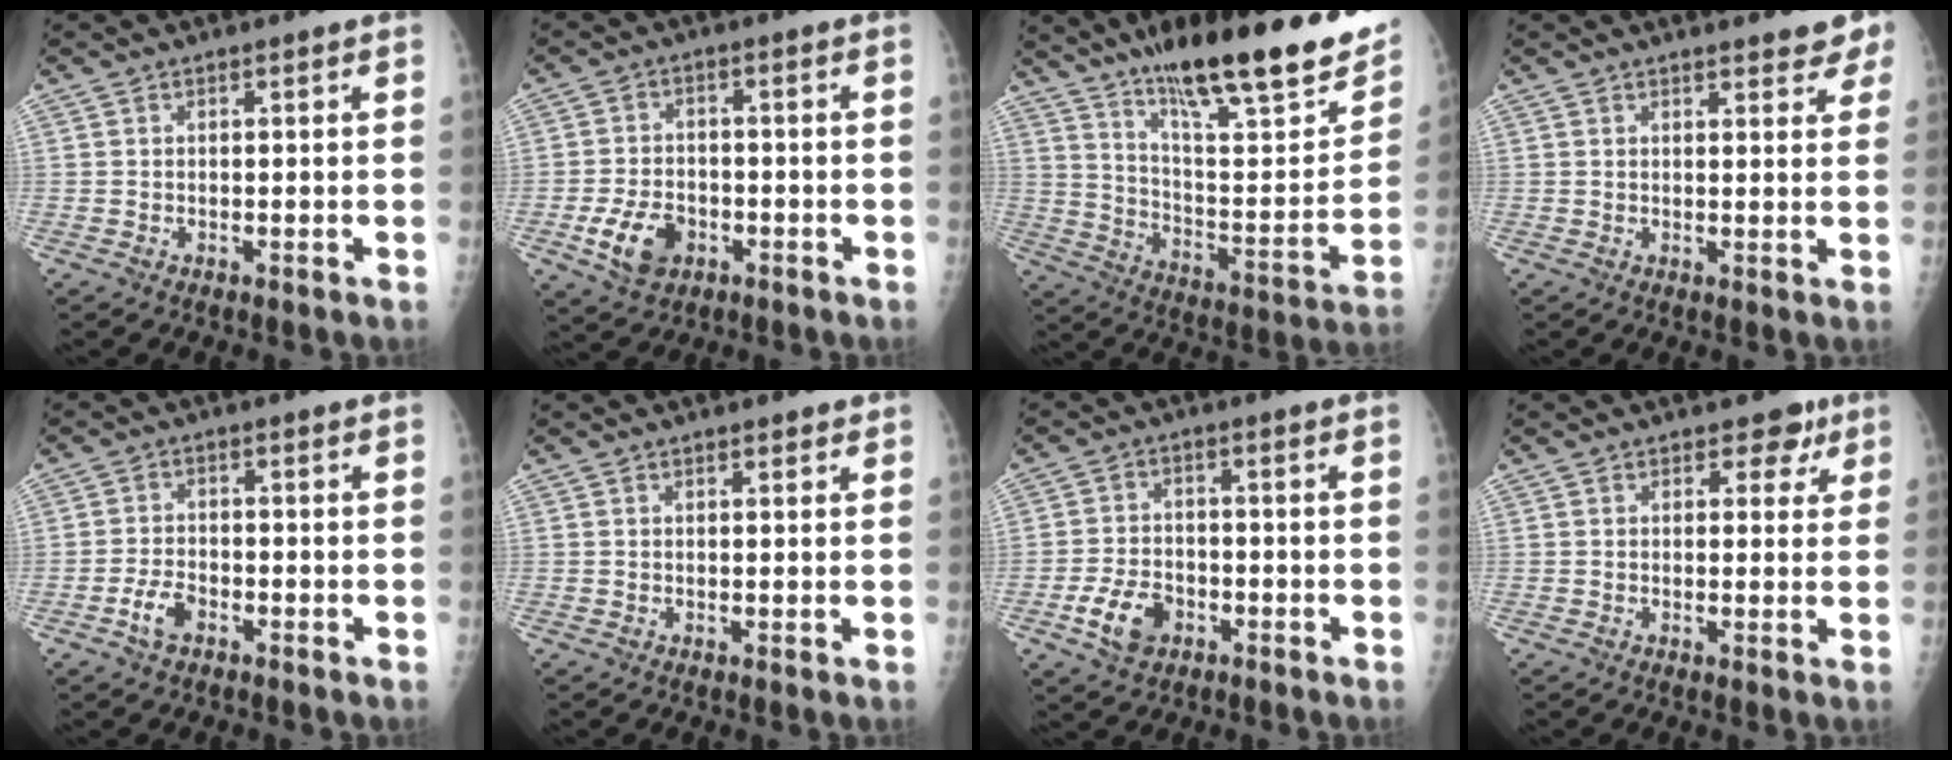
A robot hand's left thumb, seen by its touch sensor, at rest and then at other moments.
{"total": 7.8, "force": [-3.2, 5.4, 4.7], "torque": [-0.077, 0.011, -0.052]}
{"total": 28.2, "force": [18.7, 6.4, 20.1], "torque": [-0.276, -0.062, 0.297]}
{"total": 5.3, "force": [4.2, 1.7, 2.7], "torque": [-0.006, -0.016, 0.043]}
{"total": 3.9, "force": [-2.2, 2.1, 2.5], "torque": [-0.048, 0.015, -0.041]}
{"total": 1.2, "force": [0.9, 0.5, 0.6], "torque": [-0.006, -0.004, 0.010]}
{"total": 7.2, "force": [-3.2, 4.8, 4.2], "torque": [-0.070, 0.015, -0.057]}
{"total": 3.9, "force": [2.3, 2.7, 1.7], "torque": [0.010, -0.007, 0.025]}